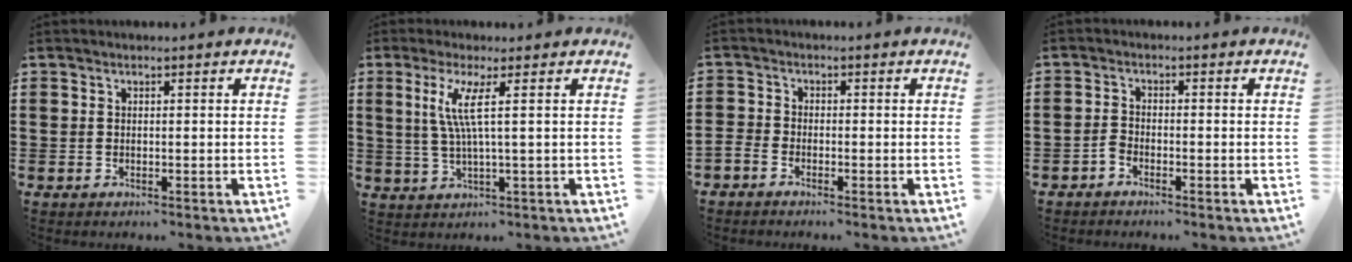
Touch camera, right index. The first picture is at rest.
{"total": 5.6, "force": [1.4, -0.3, 5.4], "torque": [-0.114, -0.011, 0.018]}
{"total": 1.4, "force": [-1.4, 0.3, 0.2], "torque": [-0.007, 0.002, -0.027]}
{"total": 1.6, "force": [-1.5, 0.4, 0.4], "torque": [-0.011, 0.002, -0.029]}